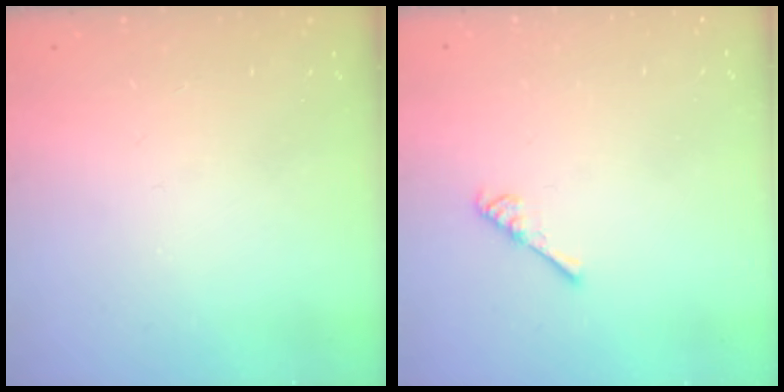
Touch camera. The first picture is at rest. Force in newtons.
{"total": 2.7, "press": 2.6, "slide": 0.4}